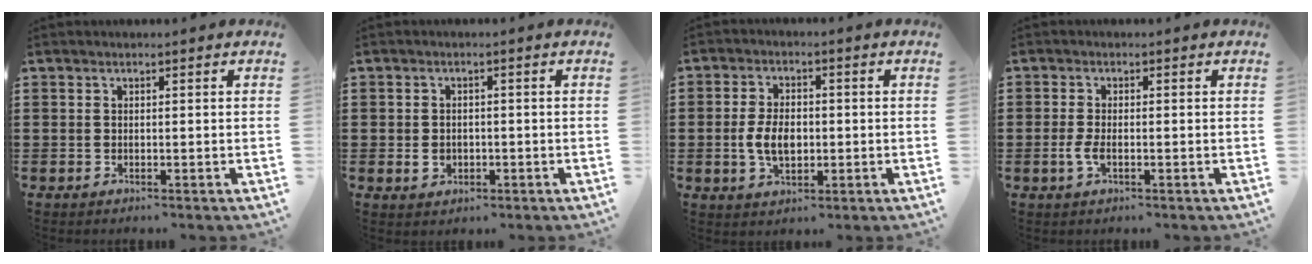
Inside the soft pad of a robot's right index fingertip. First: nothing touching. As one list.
[{"total": 2.1, "force": [-0.4, 1.7, 1.2], "torque": [-0.026, 0.004, -0.010]}, {"total": 5.5, "force": [-0.7, 3.2, 4.4], "torque": [-0.089, -0.001, -0.016]}, {"total": 2.4, "force": [-0.7, 0.7, 2.2], "torque": [-0.053, -0.006, -0.016]}]